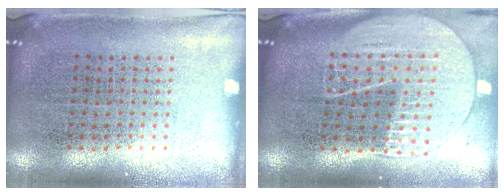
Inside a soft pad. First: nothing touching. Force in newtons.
{"total": 2.0, "press": 1.8, "slide": 0.9}